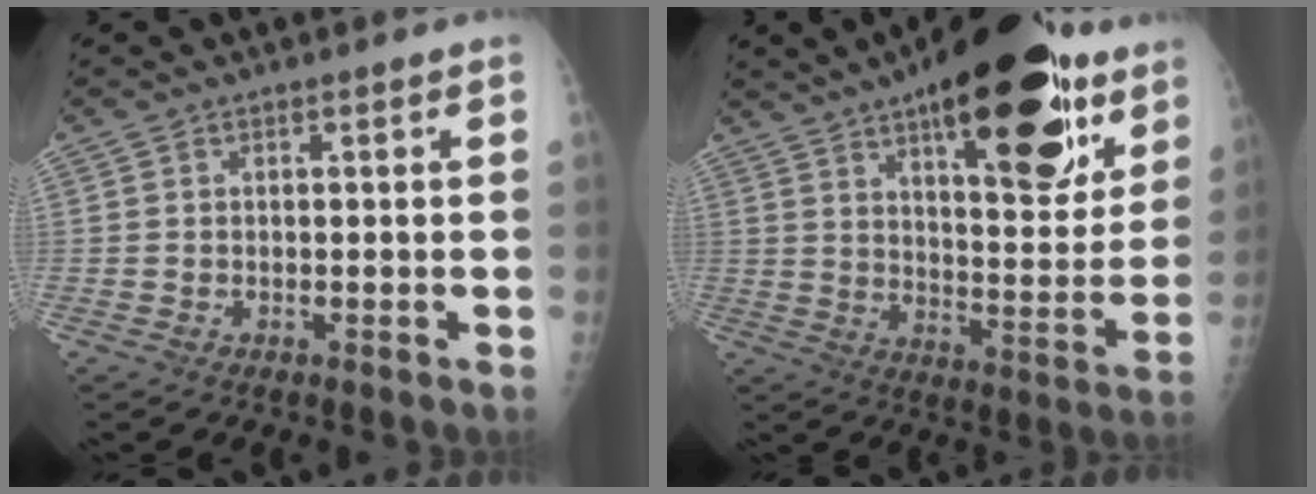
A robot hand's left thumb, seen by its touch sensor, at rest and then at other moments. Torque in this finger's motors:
{"motor_torque": [2.59, 2.31, 1.64, -1.13, 0.47]}